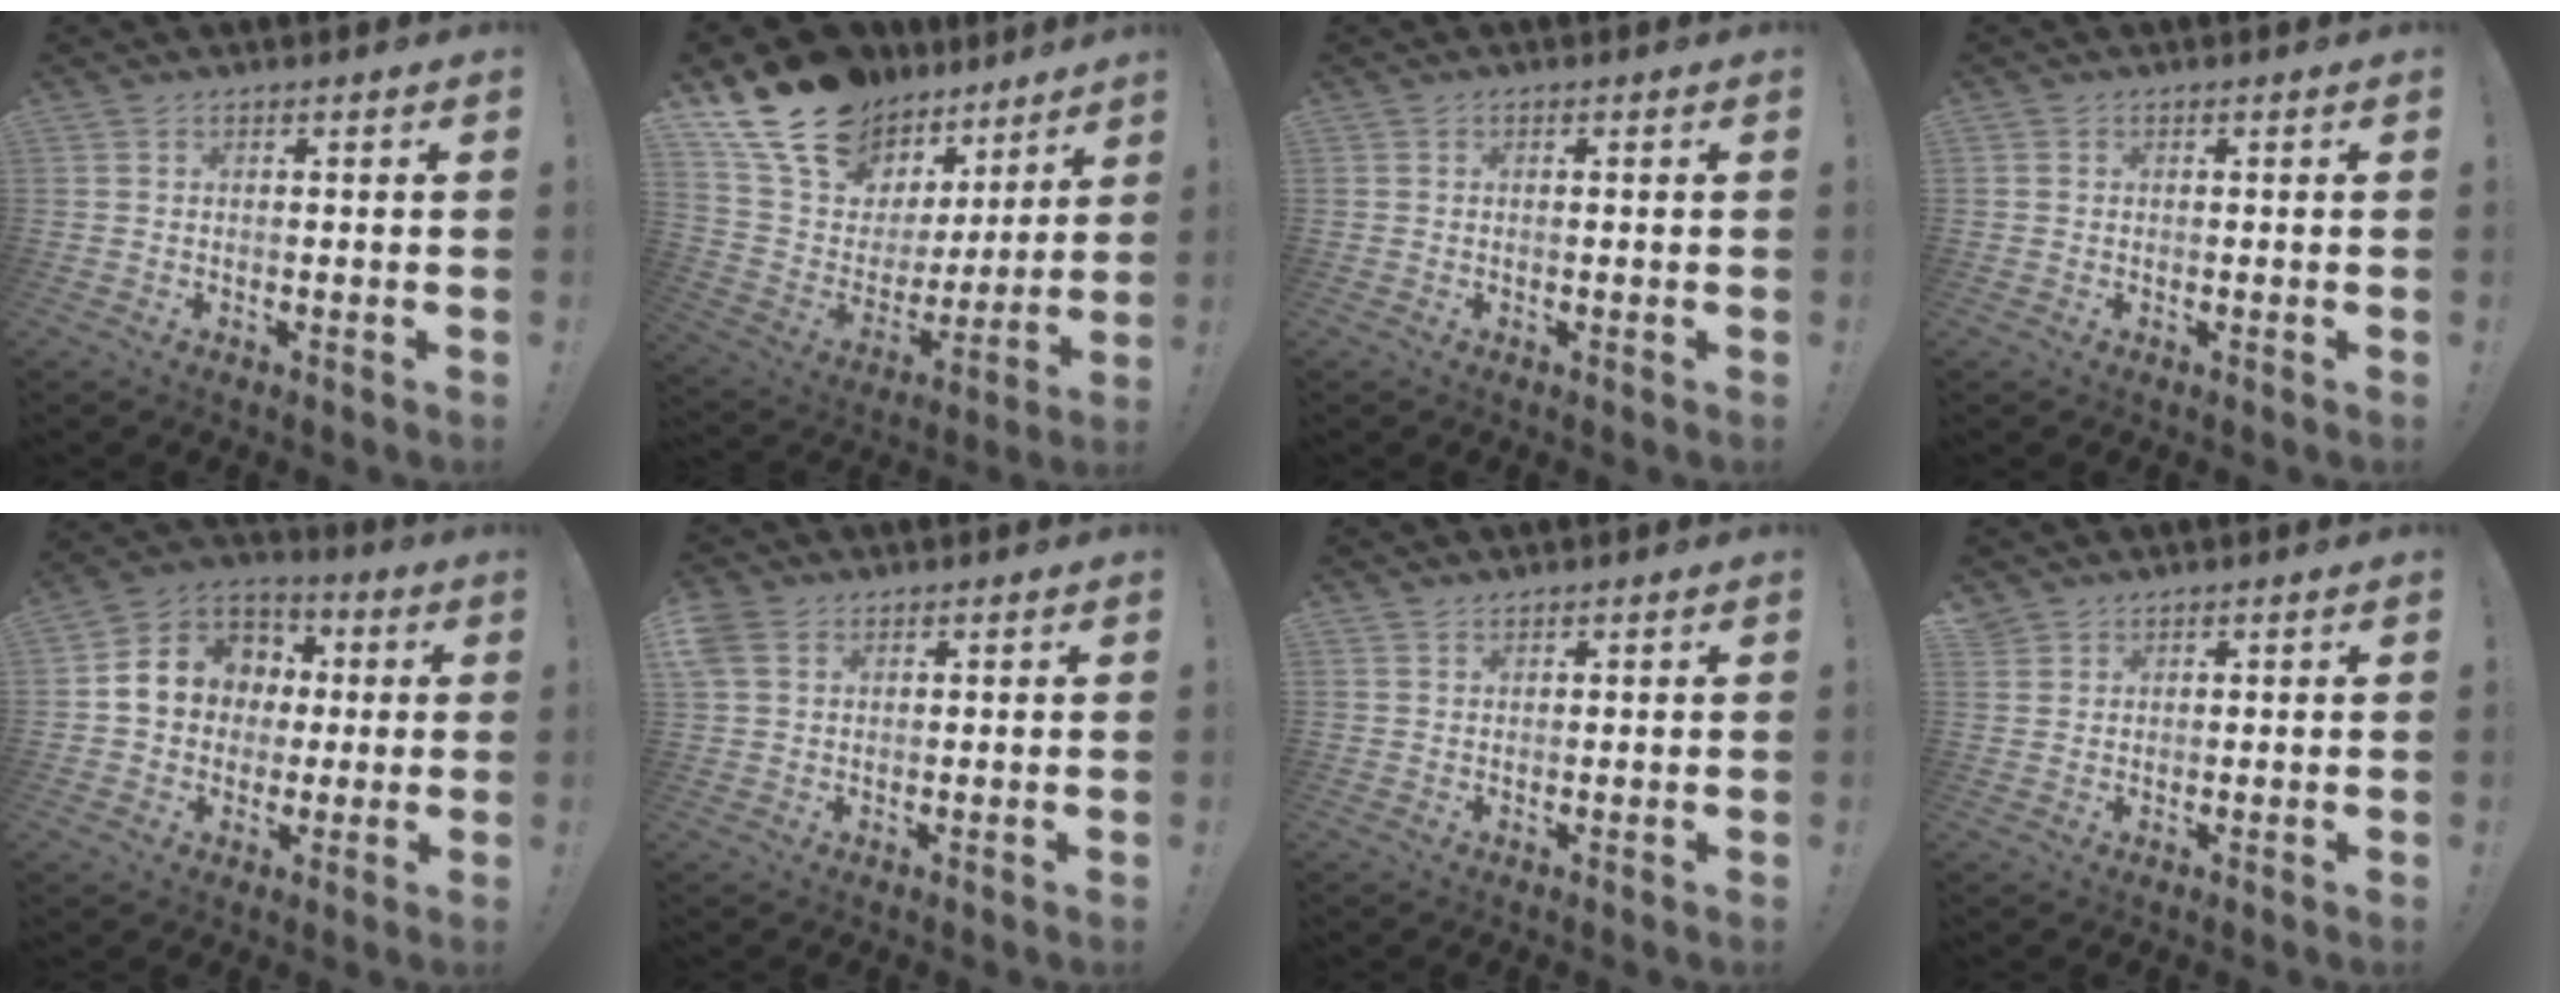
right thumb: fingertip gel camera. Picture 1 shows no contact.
{"total": 19.6, "force": [15.6, 10.1, 6.1], "torque": [-0.110, -0.112, 0.302]}
{"total": 0.0}
{"total": 0.7, "force": [0.1, 0.7, 0.0], "torque": [0.008, 0.001, 0.000]}
{"total": 12.0, "force": [1.2, 10.9, 4.9], "torque": [-0.057, 0.003, 0.033]}
{"total": 5.0, "force": [2.4, 3.6, 2.6], "torque": [-0.065, 0.003, 0.051]}
{"total": 1.3, "force": [1.1, 0.6, 0.2], "torque": [-0.001, -0.002, 0.020]}
{"total": 2.2, "force": [1.7, 1.3, 0.1], "torque": [-0.002, -0.009, 0.033]}